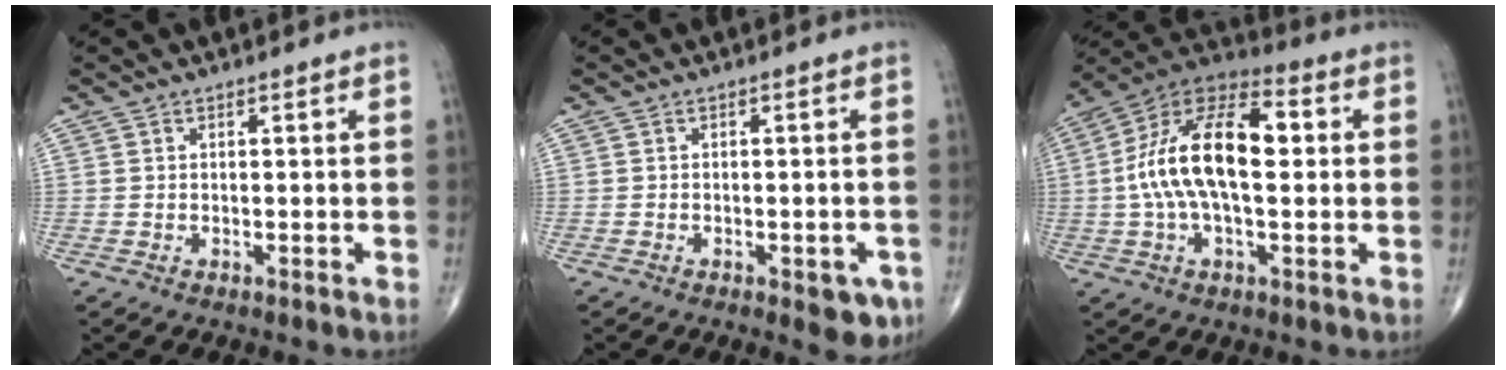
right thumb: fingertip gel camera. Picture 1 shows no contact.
{"total": 5.0, "force": [-2.2, 2.2, 3.9], "torque": [-0.030, 0.004, -0.022]}
{"total": 18.5, "force": [1.3, 8.9, 16.1], "torque": [-0.298, 0.035, 0.013]}